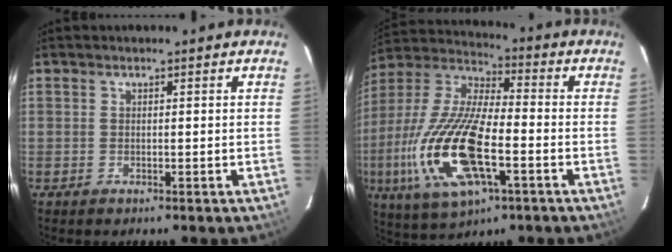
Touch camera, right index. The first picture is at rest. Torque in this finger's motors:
{"motor_torque": [2.14, 0.00, 1.05, 0.21]}